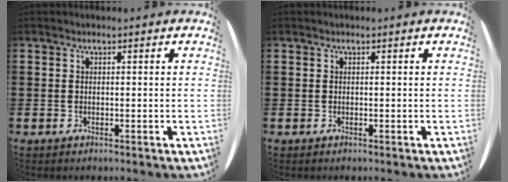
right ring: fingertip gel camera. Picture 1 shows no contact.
{"total": 0.0}